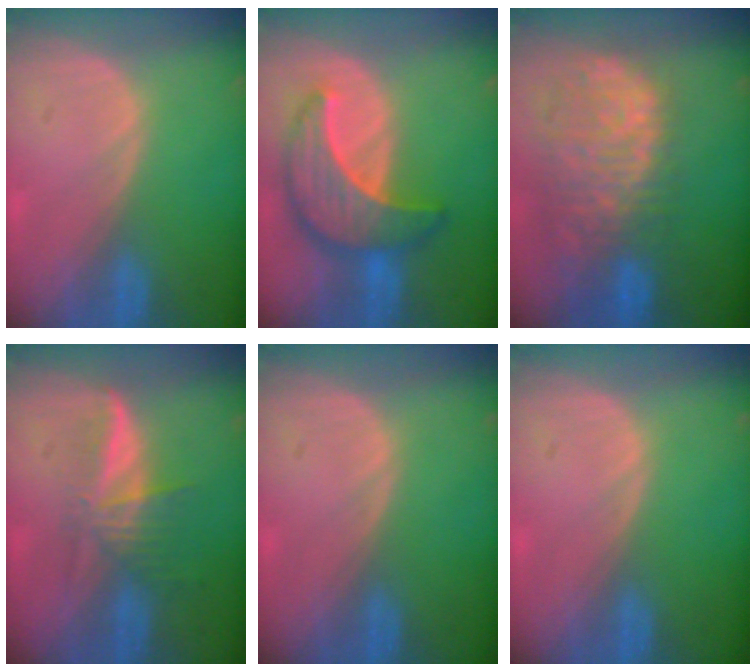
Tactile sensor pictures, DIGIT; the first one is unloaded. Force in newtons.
{"total": 9.5, "press": 9.5, "slide": 0.7}
{"total": 12.1, "press": 9.9, "slide": 6.9}
{"total": 5.9, "press": 5.4, "slide": 2.3}
{"total": 0.0}
{"total": 0.0}